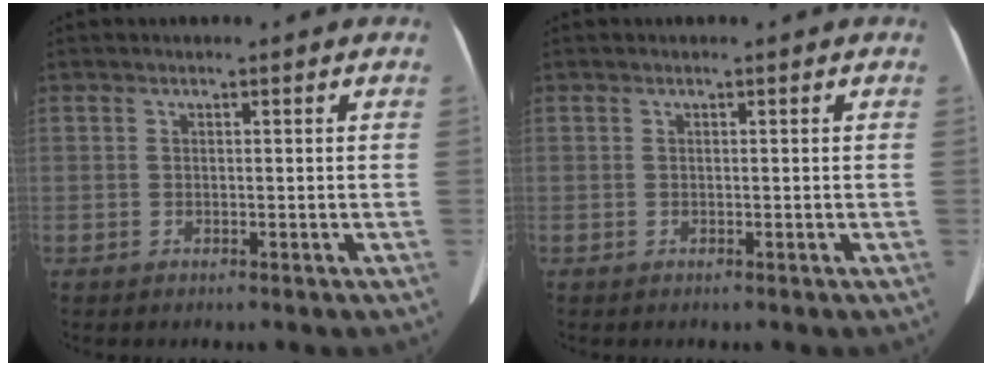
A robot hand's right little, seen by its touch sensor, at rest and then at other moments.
{"total": 0.0}